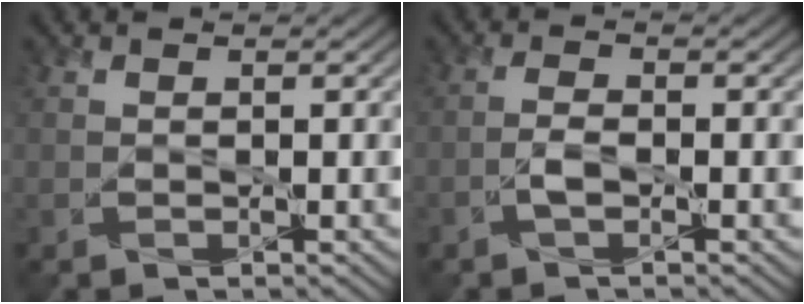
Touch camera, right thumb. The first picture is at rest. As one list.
[{"total": 2.0, "force": [-1.5, 0.1, 1.3], "torque": [-0.023, 0.005, -0.035]}]